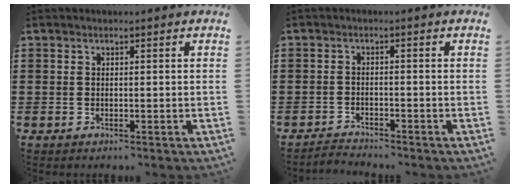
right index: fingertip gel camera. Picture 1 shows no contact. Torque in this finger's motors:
{"motor_torque": [-1.16, 0.26, -0.71, -0.21]}